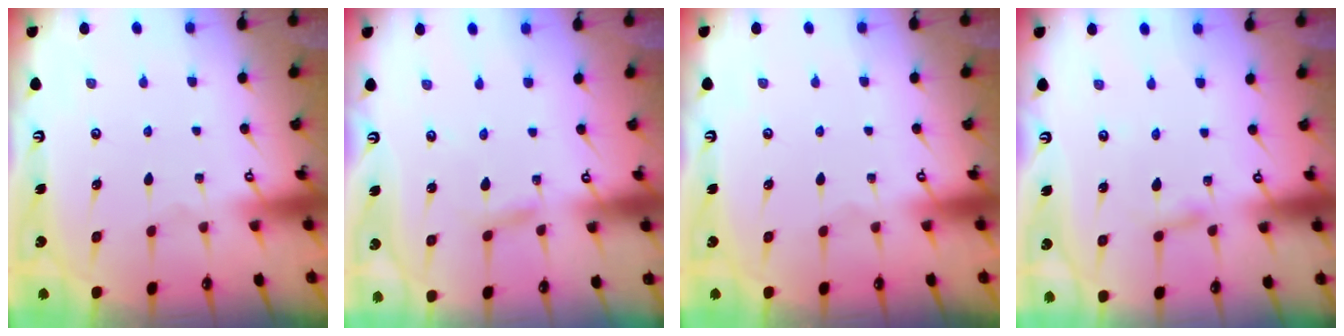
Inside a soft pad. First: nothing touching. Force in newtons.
{"total": 3.0, "press": 3.0, "slide": 0.3}
{"total": 0.0}
{"total": 2.7, "press": 2.7, "slide": 0.2}